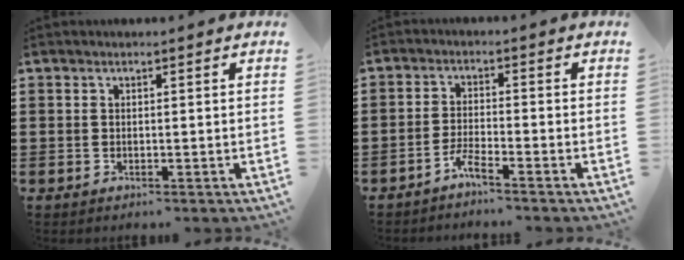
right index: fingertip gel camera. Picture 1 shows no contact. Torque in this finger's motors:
{"motor_torque": [2.14, 0.00, 0.00, 0.00]}